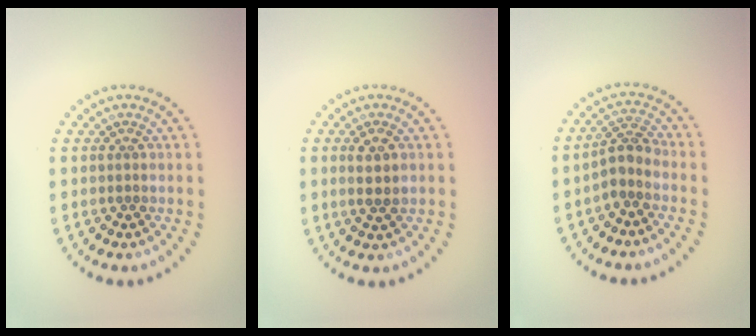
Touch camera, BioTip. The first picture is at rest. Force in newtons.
{"total": 2.0, "press": 1.9, "slide": 0.7}
{"total": 2.5, "press": 1.9, "slide": 1.6}